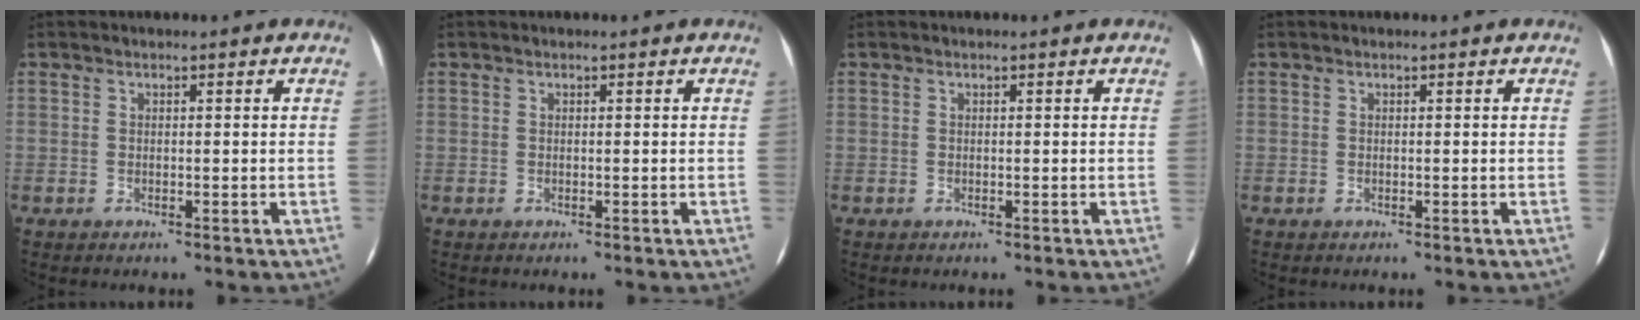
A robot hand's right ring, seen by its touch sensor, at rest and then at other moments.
{"total": 0.0}
{"total": 0.0}
{"total": 0.0}